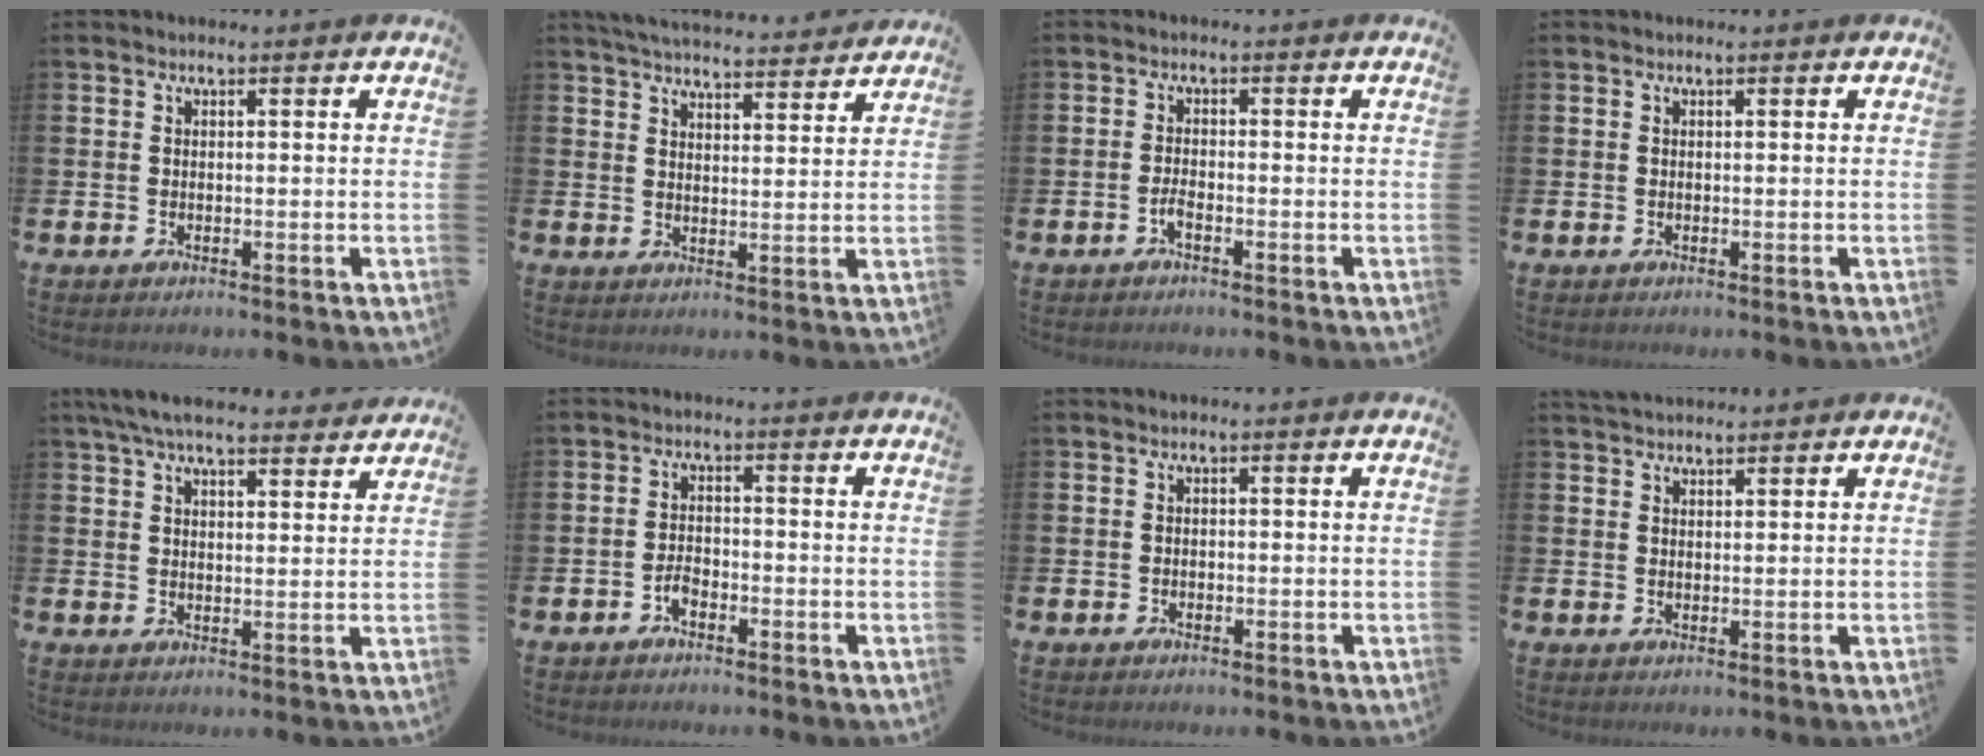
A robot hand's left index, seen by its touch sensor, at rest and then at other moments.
{"total": 5.2, "force": [5.2, 0.5, 0.6], "torque": [-0.021, -0.035, 0.090]}
{"total": 1.5, "force": [-1.0, 0.3, 1.0], "torque": [-0.022, -0.002, -0.019]}
{"total": 0.0}
{"total": 6.6, "force": [6.1, 1.2, 2.2], "torque": [-0.053, -0.023, 0.111]}
{"total": 2.0, "force": [-1.4, 0.9, 1.1], "torque": [-0.024, 0.006, -0.028]}
{"total": 0.5, "force": [-0.3, 0.4, 0.1], "torque": [-0.004, 0.004, -0.009]}
{"total": 2.3, "force": [2.2, 0.6, 0.3], "torque": [0.005, -0.009, 0.038]}